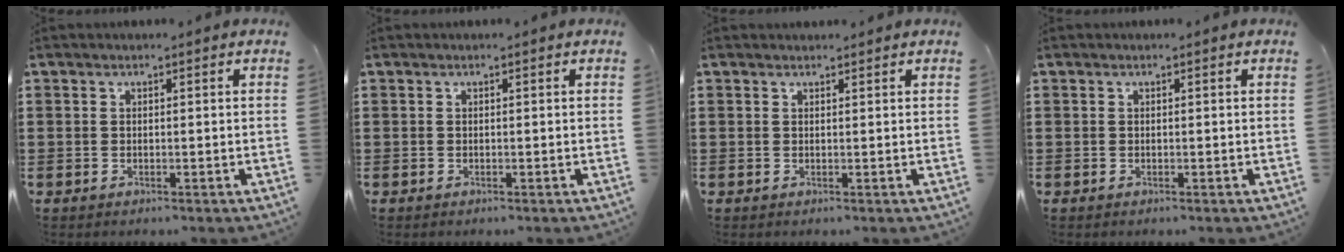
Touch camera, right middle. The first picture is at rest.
{"total": 0.0}
{"total": 0.8, "force": [0.7, 0.2, 0.0], "torque": [0.007, -0.002, 0.013]}
{"total": 0.0}